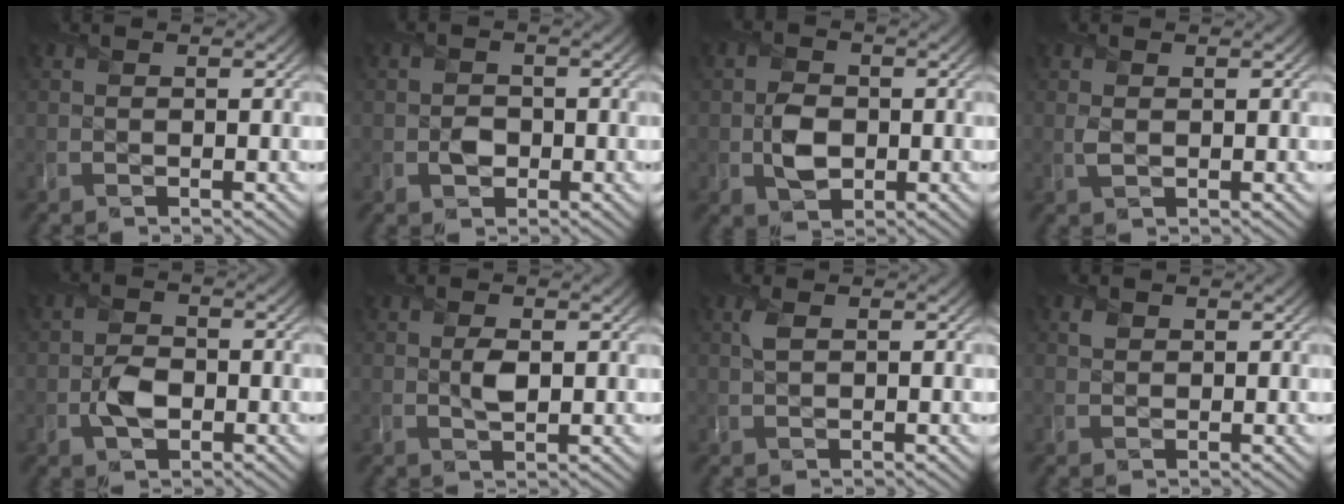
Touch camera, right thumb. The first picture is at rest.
{"total": 2.0, "force": [-0.6, 1.7, 0.8], "torque": [-0.014, -0.003, -0.012]}
{"total": 3.9, "force": [-0.5, 3.0, 2.4], "torque": [-0.049, 0.000, -0.012]}
{"total": 1.0, "force": [0.2, 0.7, 0.7], "torque": [-0.019, -0.001, 0.007]}
{"total": 3.6, "force": [-1.2, 2.5, 2.4], "torque": [-0.049, 0.000, -0.025]}
{"total": 2.4, "force": [0.3, 1.3, 2.0], "torque": [-0.041, -0.003, 0.007]}
{"total": 1.5, "force": [0.6, 0.7, 1.2], "torque": [-0.033, 0.001, 0.013]}
{"total": 1.1, "force": [0.7, 0.8, 0.2], "torque": [-0.004, 0.001, 0.014]}